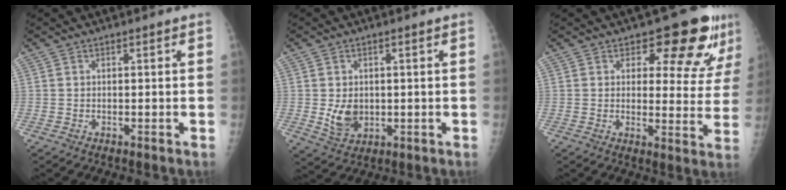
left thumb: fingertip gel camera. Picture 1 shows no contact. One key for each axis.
{"total": 5.4, "fx": -0.1, "fy": 4.1, "fz": 3.6, "tx": -0.045, "ty": -0.008, "tz": 0.011}
{"total": 12.4, "fx": 8.3, "fy": 5.6, "fz": 7.3, "tx": -0.043, "ty": -0.052, "tz": 0.091}